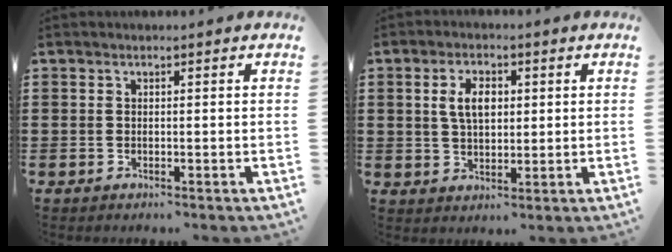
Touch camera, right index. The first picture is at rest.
{"total": 5.0, "force": [1.1, 3.0, 3.9], "torque": [-0.078, 0.010, 0.015]}